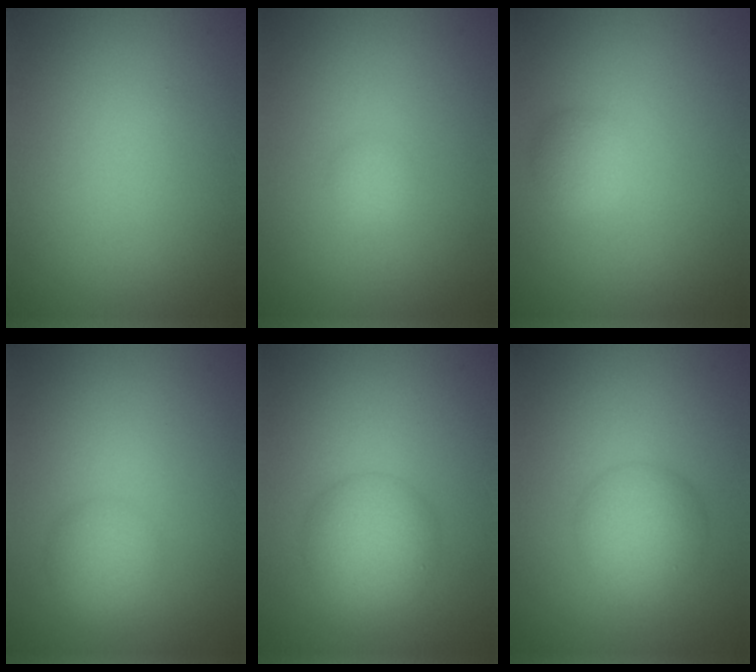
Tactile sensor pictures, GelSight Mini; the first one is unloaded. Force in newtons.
{"total": 1.0, "press": 1.0, "slide": 0.1}
{"total": 1.8, "press": 1.8, "slide": 0.1}
{"total": 2.5, "press": 2.5, "slide": 0.0}
{"total": 4.5, "press": 4.5, "slide": 0.1}
{"total": 4.0, "press": 4.0, "slide": 0.1}